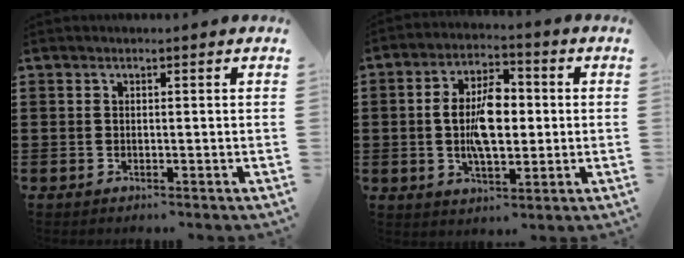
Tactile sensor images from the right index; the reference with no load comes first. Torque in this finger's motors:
{"motor_torque": [1.56, 0.58, 1.05, 0.21]}